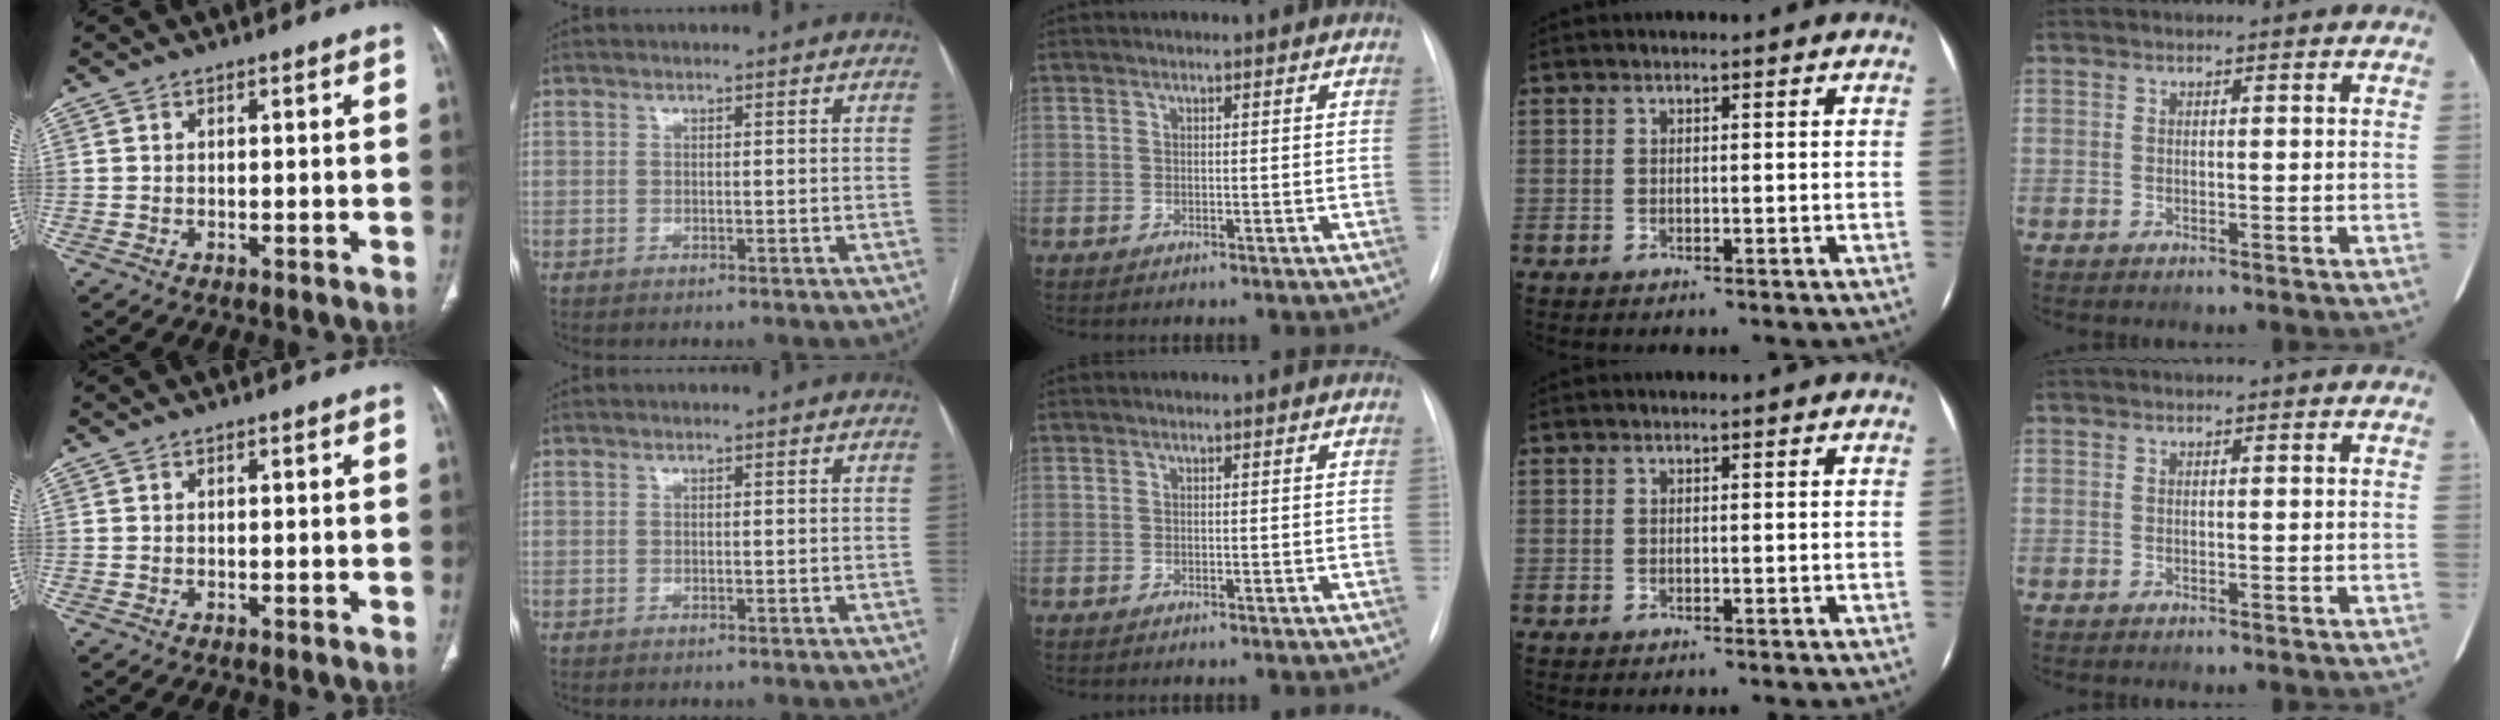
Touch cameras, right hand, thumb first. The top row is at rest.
{}